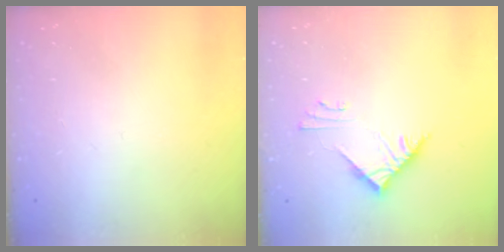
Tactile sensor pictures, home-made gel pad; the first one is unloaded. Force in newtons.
{"total": 5.2, "press": 5.2, "slide": 0.5}